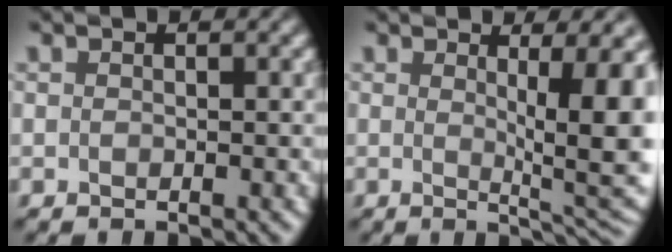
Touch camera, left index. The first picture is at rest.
{"total": 8.3, "force": [1.2, 2.1, 7.9], "torque": [-0.094, -0.010, 0.019]}